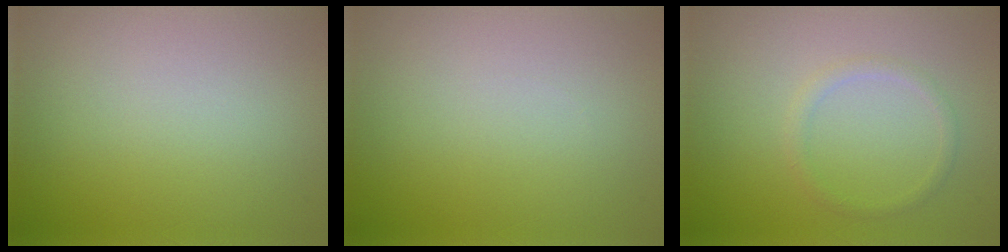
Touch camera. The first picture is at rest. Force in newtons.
{"total": 0.0}
{"total": 1.3, "press": 1.2, "slide": 0.0}